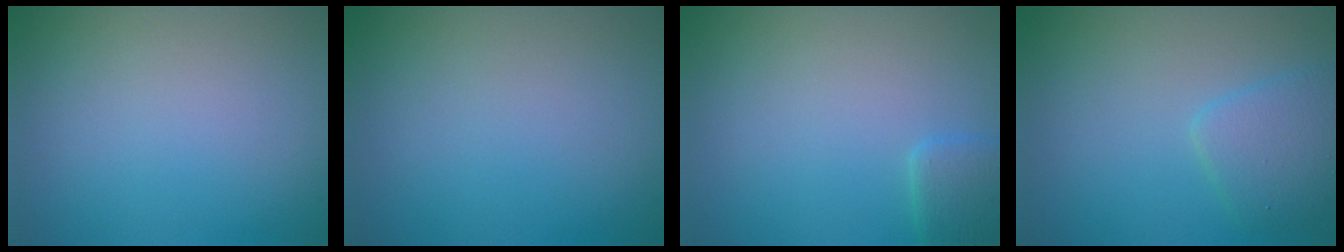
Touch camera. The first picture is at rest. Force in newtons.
{"total": 0.0}
{"total": 2.1, "press": 2.1, "slide": 0.1}
{"total": 2.7, "press": 2.7, "slide": 0.1}